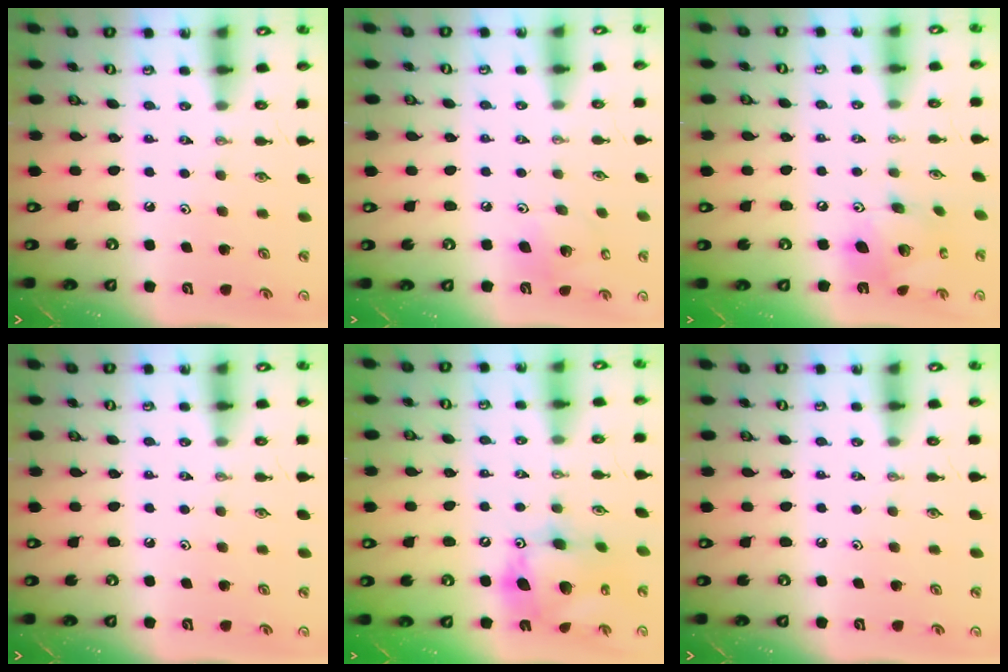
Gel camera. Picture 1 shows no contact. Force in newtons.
{"total": 10.6, "press": 10.4, "slide": 1.9}
{"total": 14.9, "press": 14.8, "slide": 1.3}
{"total": 0.0}
{"total": 14.7, "press": 14.6, "slide": 1.3}
{"total": 0.0}